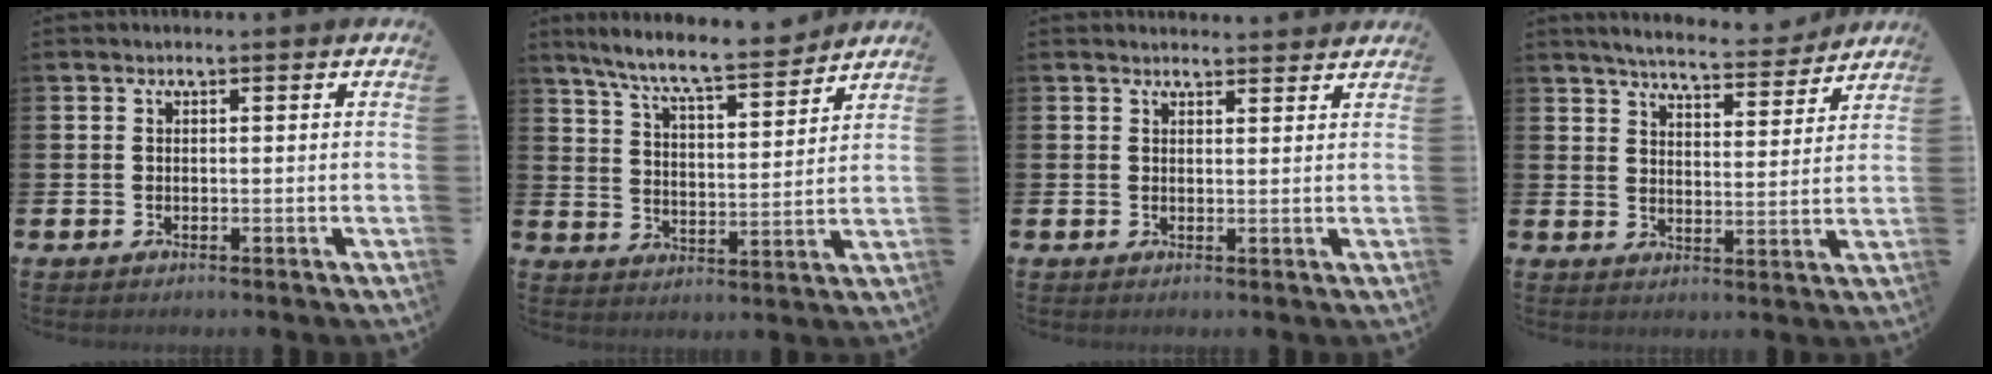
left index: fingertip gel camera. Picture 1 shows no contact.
{"total": 8.2, "force": [7.5, 0.7, 3.1], "torque": [-0.080, -0.051, 0.129]}
{"total": 1.8, "force": [1.8, 0.2, -0.2], "torque": [0.012, -0.013, 0.031]}
{"total": 5.8, "force": [5.6, 0.5, 1.4], "torque": [-0.031, -0.040, 0.094]}